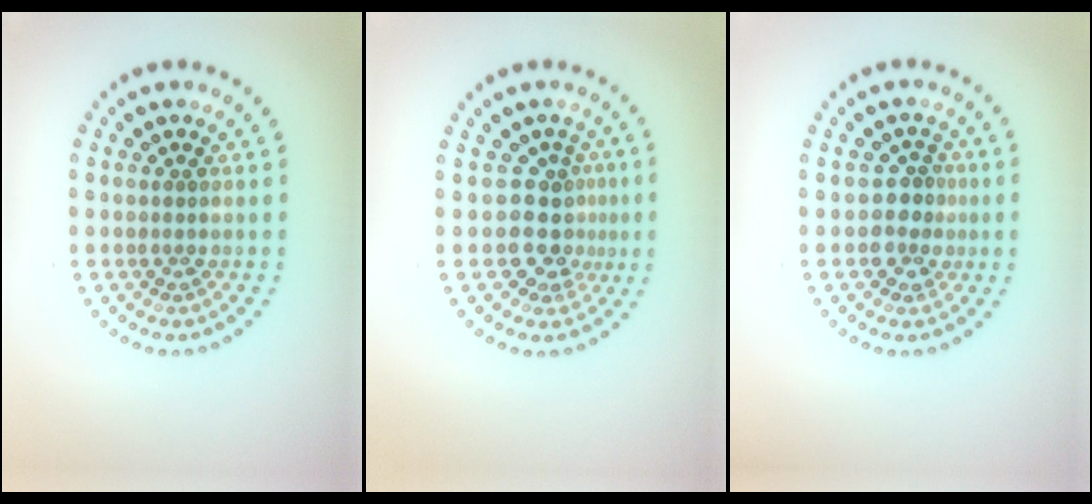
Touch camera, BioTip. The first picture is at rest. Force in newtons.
{"total": 3.4, "press": 2.6, "slide": 2.3}
{"total": 2.2, "press": 1.9, "slide": 1.1}